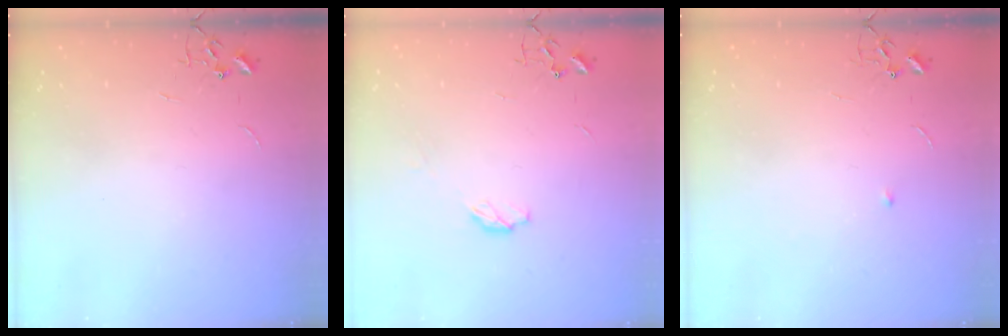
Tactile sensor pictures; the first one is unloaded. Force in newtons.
{"total": 4.4, "press": 4.3, "slide": 0.2}
{"total": 3.2, "press": 3.1, "slide": 0.5}